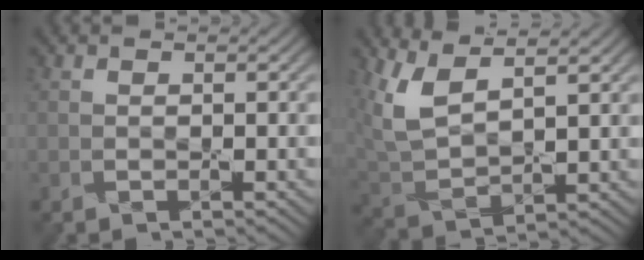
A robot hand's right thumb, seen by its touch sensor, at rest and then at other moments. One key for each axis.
{"total": 8.2, "fx": 5.0, "fy": 3.2, "fz": 5.7, "tx": -0.148, "ty": 0.001, "tz": 0.103}